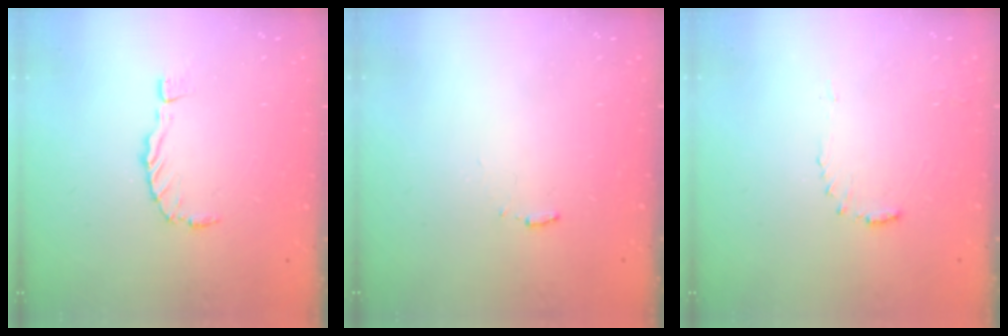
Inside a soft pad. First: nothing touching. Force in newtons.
{"total": 4.0, "press": 4.0, "slide": 0.2}
{"total": 6.7, "press": 6.7, "slide": 0.5}